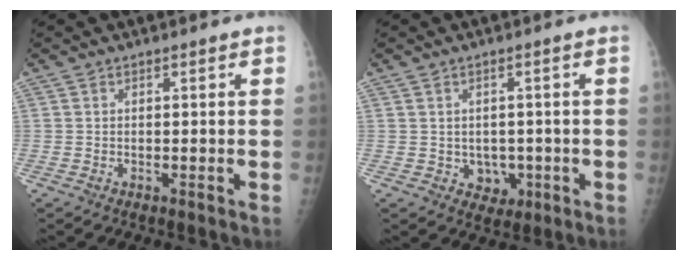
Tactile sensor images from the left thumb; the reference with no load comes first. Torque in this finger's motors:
{"motor_torque": [-0.17, 0.15, 0.34, 0.24, 0.01]}